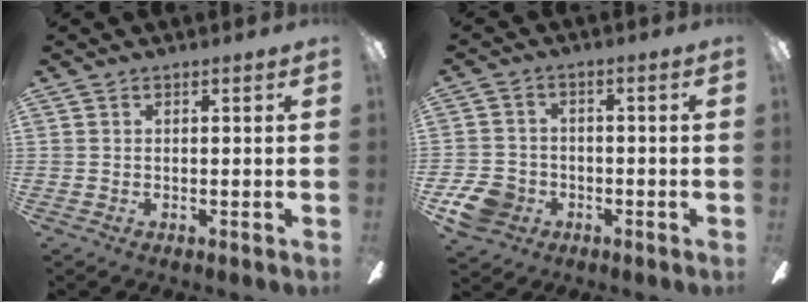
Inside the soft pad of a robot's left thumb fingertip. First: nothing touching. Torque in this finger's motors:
{"motor_torque": [-0.26, 0.28, 0.04, -0.22, 0.00]}